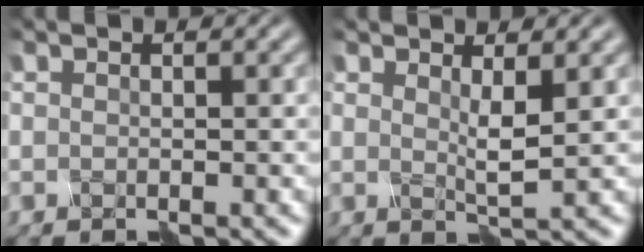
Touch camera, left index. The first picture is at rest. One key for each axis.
{"total": 1.4, "fx": 0.9, "fy": -0.1, "fz": 1.1, "tx": -0.027, "ty": -0.003, "tz": 0.019}